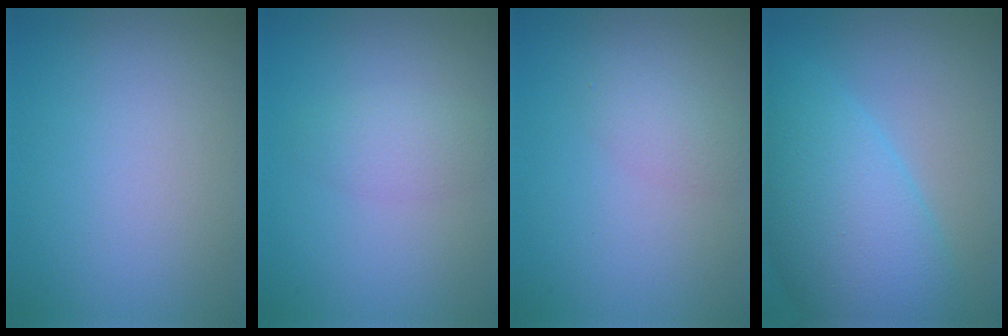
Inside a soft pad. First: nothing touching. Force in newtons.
{"total": 2.0, "press": 2.0, "slide": 0.2}
{"total": 1.6, "press": 1.6, "slide": 0.1}
{"total": 10.1, "press": 10.1, "slide": 0.3}